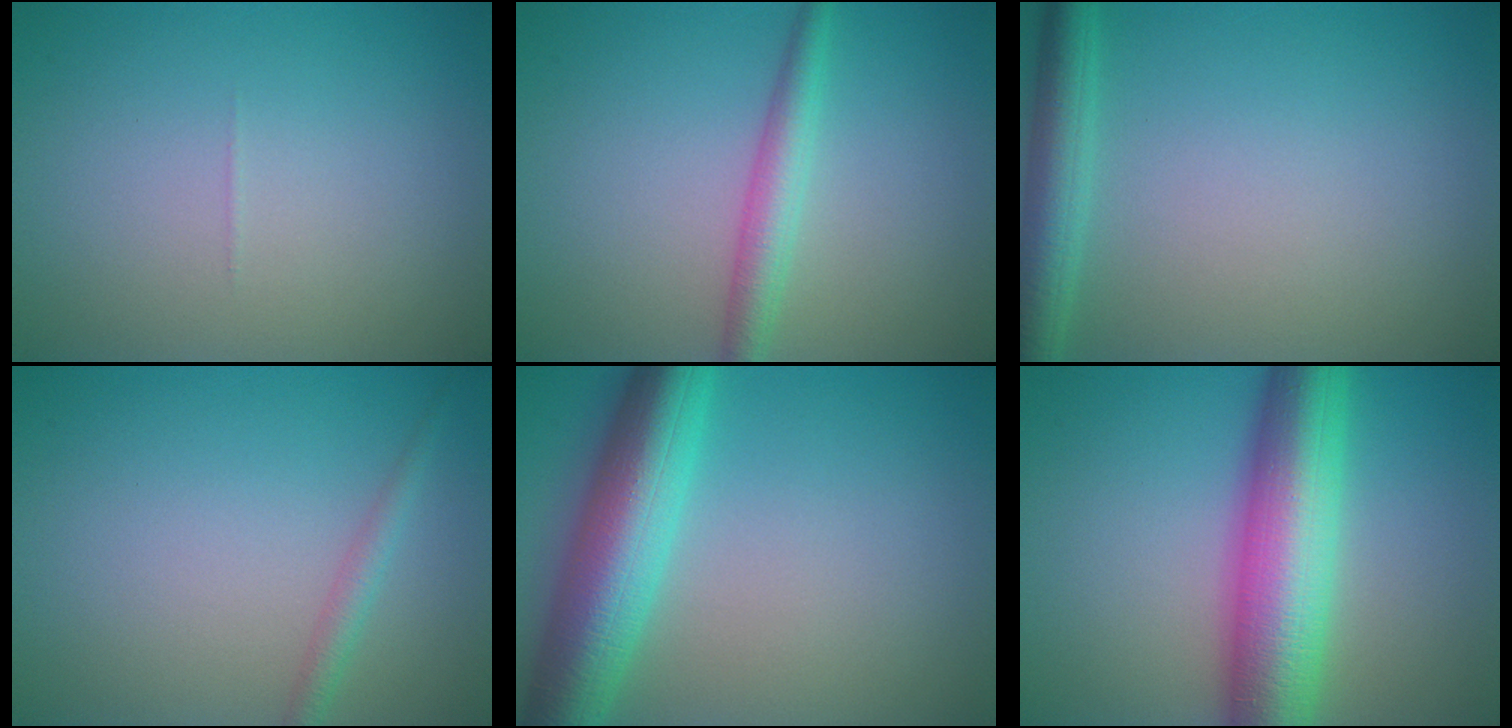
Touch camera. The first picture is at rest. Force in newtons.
{"total": 2.8, "press": 2.8, "slide": 0.0}
{"total": 3.4, "press": 3.4, "slide": 0.2}
{"total": 1.5, "press": 1.5, "slide": 0.0}
{"total": 9.0, "press": 9.0, "slide": 0.2}
{"total": 10.4, "press": 10.4, "slide": 0.1}